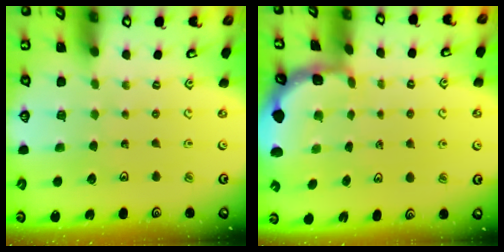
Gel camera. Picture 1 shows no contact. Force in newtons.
{"total": 1.8, "press": 1.8, "slide": 0.3}